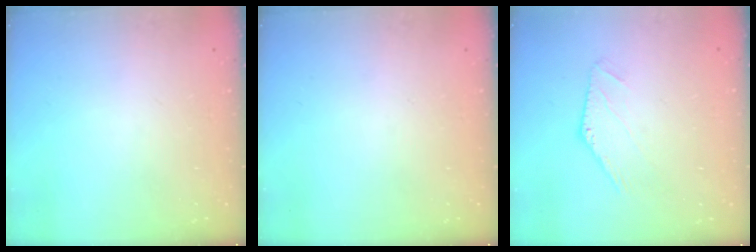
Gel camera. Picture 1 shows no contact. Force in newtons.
{"total": 0.0}
{"total": 0.9, "press": 0.9, "slide": 0.2}